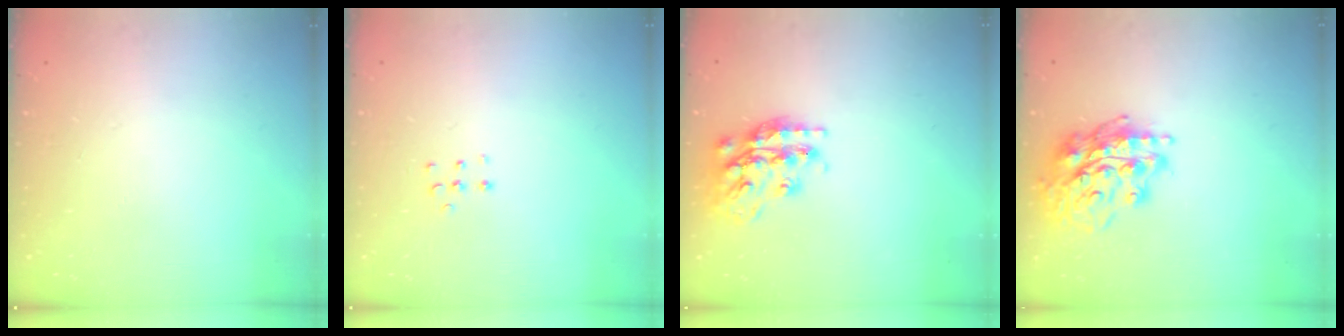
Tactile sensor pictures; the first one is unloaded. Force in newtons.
{"total": 4.1, "press": 4.1, "slide": 0.5}
{"total": 17.8, "press": 17.7, "slide": 1.3}
{"total": 17.5, "press": 17.4, "slide": 1.8}